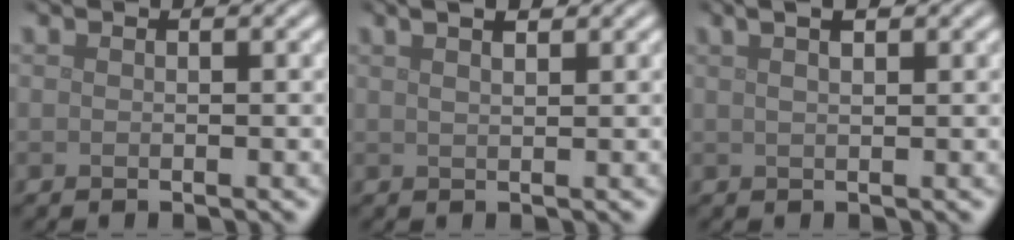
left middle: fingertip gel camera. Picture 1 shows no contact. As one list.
[{"total": 3.9, "force": [2.5, 1.6, 2.5], "torque": [-0.026, 0.026, 0.013]}, {"total": 3.7, "force": [2.2, 1.4, 2.6], "torque": [-0.026, 0.017, 0.012]}]